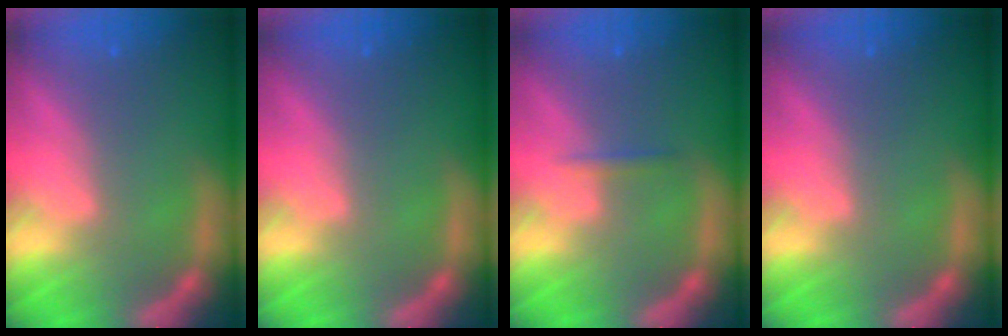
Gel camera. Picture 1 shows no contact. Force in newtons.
{"total": 0.0}
{"total": 0.9}
{"total": 0.0}